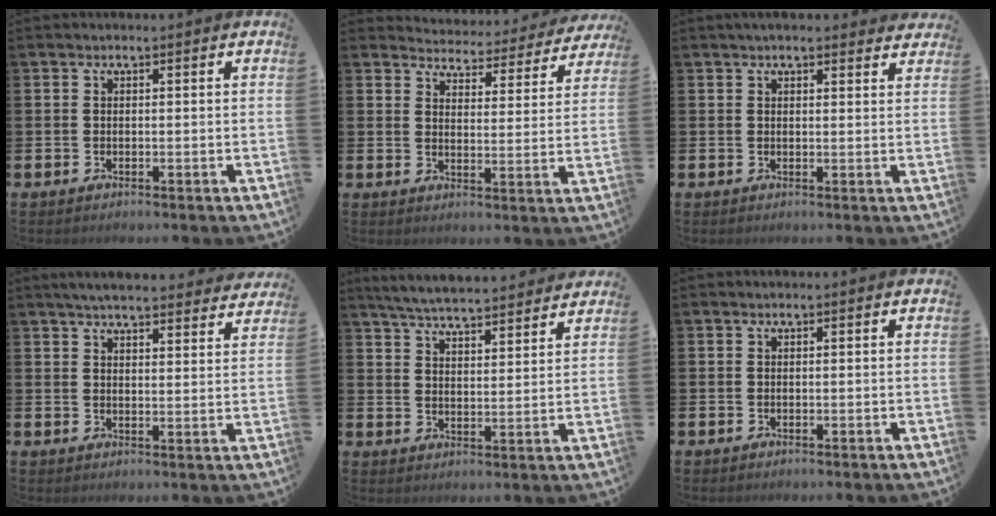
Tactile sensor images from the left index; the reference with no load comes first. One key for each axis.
{"total": 4.2, "fx": 4.2, "fy": 0.8, "fz": 0.1, "tx": -0.015, "ty": -0.040, "tz": 0.067}
{"total": 2.4, "fx": 2.3, "fy": 0.4, "fz": 0.5, "tx": -0.013, "ty": -0.006, "tz": 0.042}
{"total": 5.0, "fx": 4.8, "fy": 0.6, "fz": 1.3, "tx": -0.030, "ty": -0.025, "tz": 0.084}
{"total": 5.9, "fx": 5.8, "fy": 0.3, "fz": 0.9, "tx": -0.036, "ty": -0.038, "tz": 0.103}
{"total": 0.0}